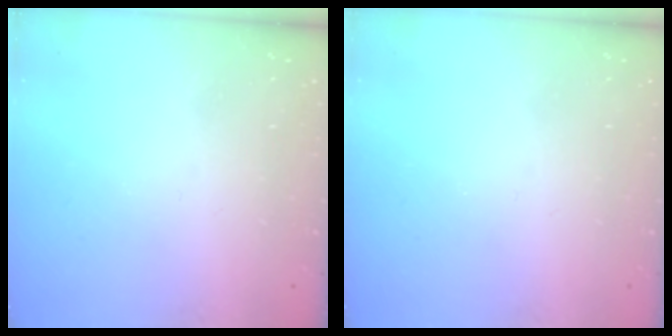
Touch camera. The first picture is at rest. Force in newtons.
{"total": 0.0}